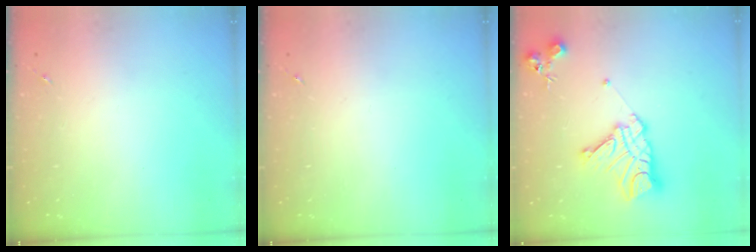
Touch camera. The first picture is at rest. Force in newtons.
{"total": 0.0}
{"total": 16.1, "press": 16.0, "slide": 1.6}